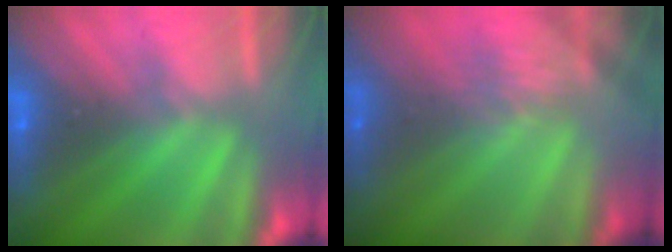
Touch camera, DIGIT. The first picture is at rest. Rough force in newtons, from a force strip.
{"total": 2.1}